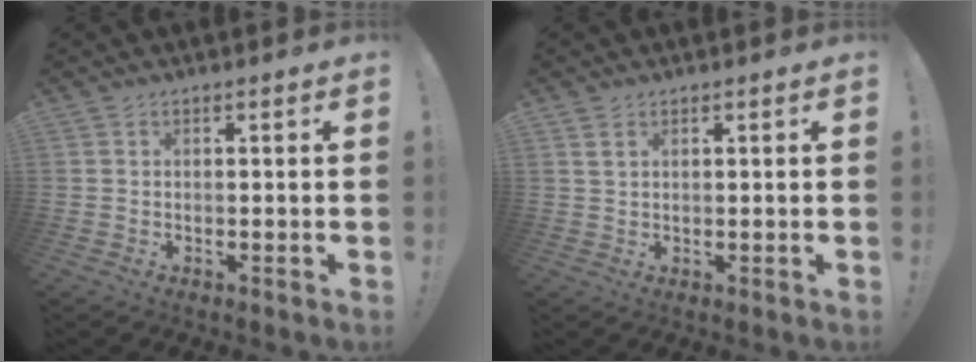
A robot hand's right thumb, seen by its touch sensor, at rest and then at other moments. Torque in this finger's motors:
{"motor_torque": [-0.05, 0.08, -0.10, 0.10, -0.06]}